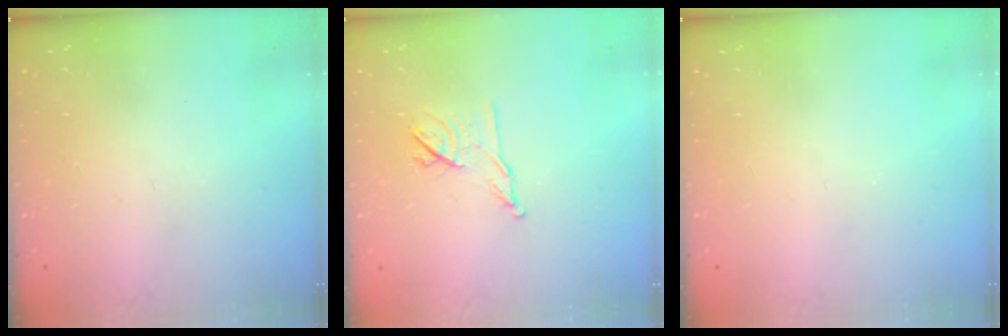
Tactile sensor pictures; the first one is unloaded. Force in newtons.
{"total": 8.1, "press": 8.0, "slide": 1.3}
{"total": 0.0}